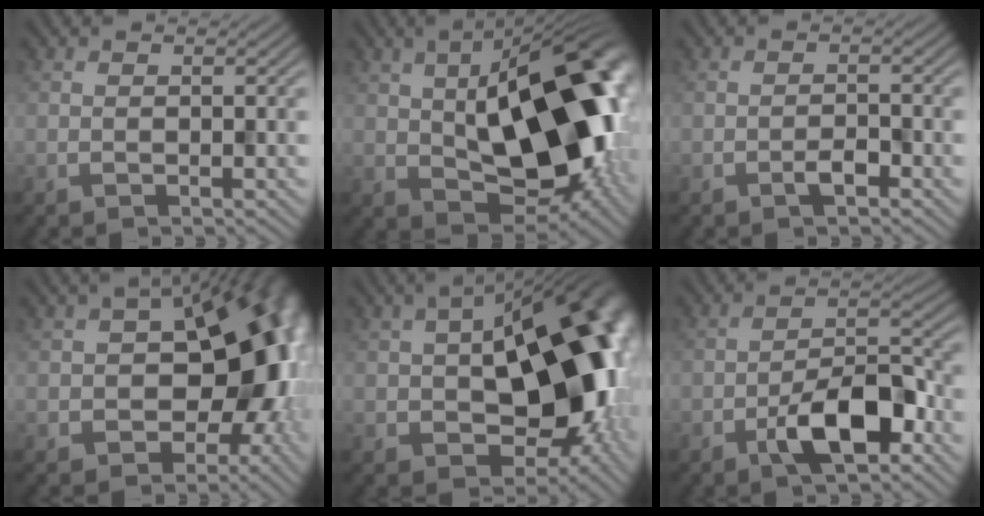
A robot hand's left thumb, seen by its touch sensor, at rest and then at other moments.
{"total": 20.4, "force": [1.0, 11.1, 17.1], "torque": [-0.240, -0.003, 0.010]}
{"total": 1.7, "force": [-1.1, 0.6, 1.1], "torque": [-0.017, 0.003, -0.022]}
{"total": 15.7, "force": [-1.1, 10.2, 12.0], "torque": [-0.151, -0.014, -0.014]}
{"total": 20.2, "force": [-1.0, 12.1, 16.2], "torque": [-0.200, -0.020, -0.007]}
{"total": 8.5, "force": [-4.3, 3.5, 6.4], "torque": [-0.099, 0.014, -0.082]}